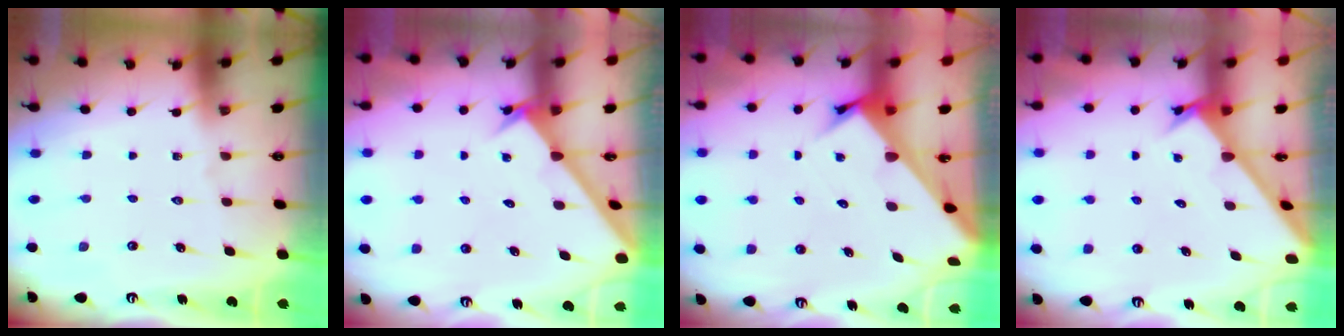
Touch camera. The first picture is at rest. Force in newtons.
{"total": 1.8, "press": 1.8, "slide": 0.2}
{"total": 3.9, "press": 3.9, "slide": 0.3}
{"total": 2.7, "press": 2.7, "slide": 0.3}